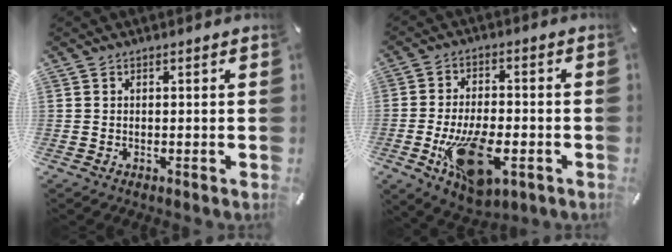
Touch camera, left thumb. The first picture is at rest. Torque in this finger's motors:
{"motor_torque": [1.05, 3.96, 1.52, 0.29, 0.61]}